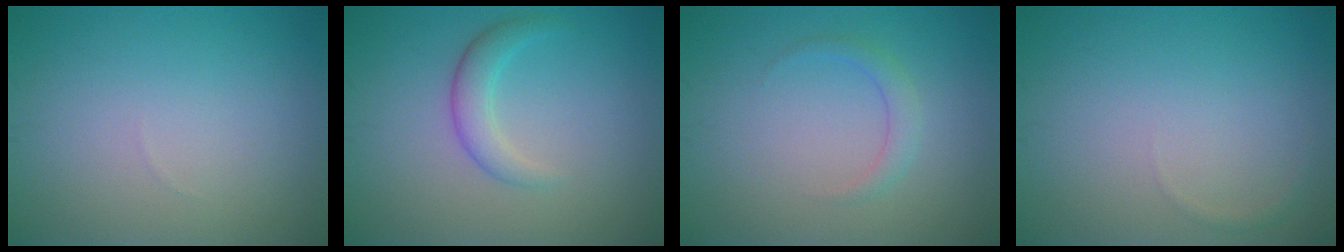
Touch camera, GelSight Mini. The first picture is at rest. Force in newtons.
{"total": 2.5, "press": 2.5, "slide": 0.1}
{"total": 1.5, "press": 1.5, "slide": 0.1}
{"total": 0.5, "press": 0.5, "slide": 0.0}